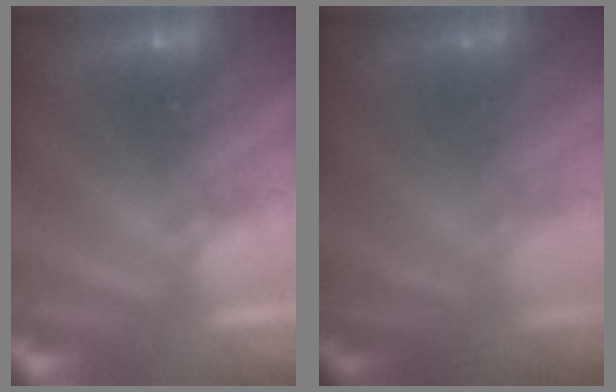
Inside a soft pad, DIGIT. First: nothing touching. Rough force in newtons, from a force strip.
{"total": 1.7}